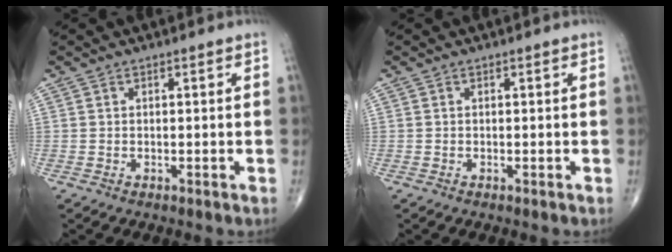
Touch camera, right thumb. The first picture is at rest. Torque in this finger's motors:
{"motor_torque": [0.66, 0.32, 0.06, -0.01, 0.02]}